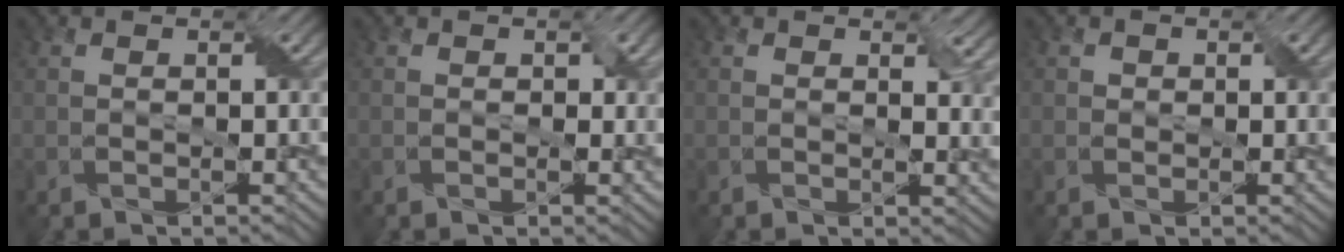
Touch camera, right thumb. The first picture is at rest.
{"total": 1.0, "force": [0.0, 0.8, 0.6], "torque": [-0.009, -0.005, 0.000]}
{"total": 2.7, "force": [1.1, 1.5, 1.9], "torque": [-0.032, -0.007, 0.019]}
{"total": 0.8, "force": [0.2, 0.7, 0.1], "torque": [-0.002, -0.001, 0.001]}